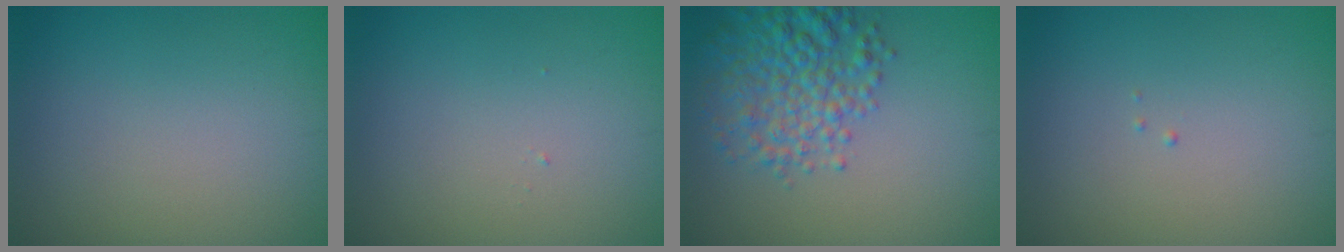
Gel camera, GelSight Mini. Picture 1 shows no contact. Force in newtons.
{"total": 0.0}
{"total": 5.4, "press": 5.4, "slide": 0.2}
{"total": 0.0}